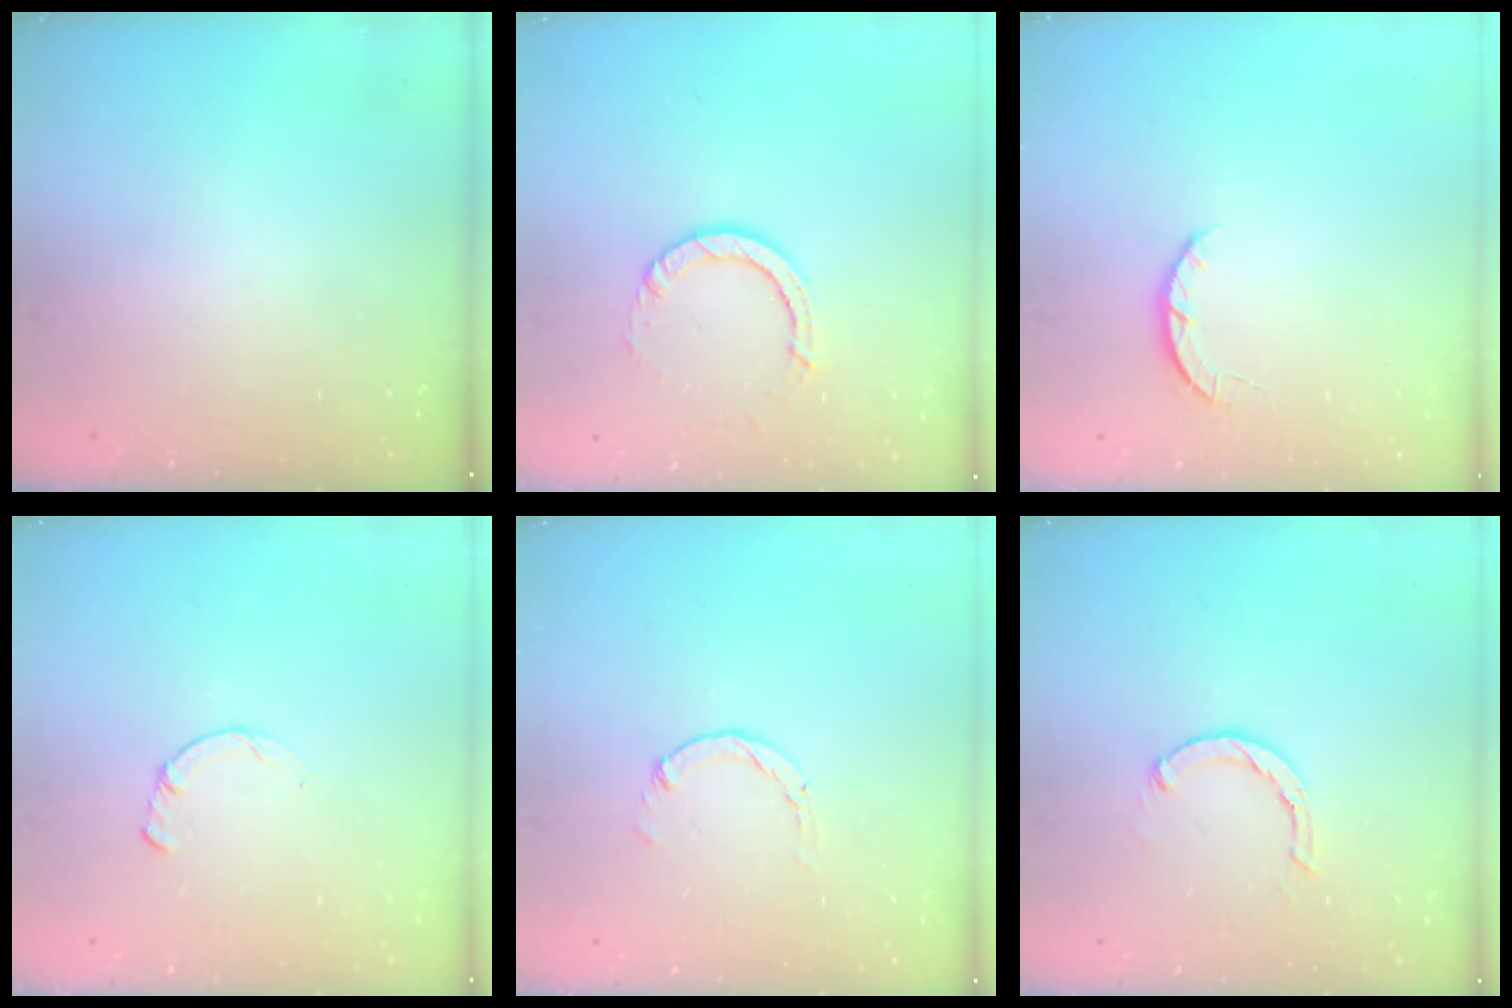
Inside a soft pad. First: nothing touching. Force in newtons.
{"total": 4.5, "press": 4.5, "slide": 0.3}
{"total": 3.4, "press": 3.4, "slide": 0.6}
{"total": 2.2, "press": 2.2, "slide": 0.3}
{"total": 1.5, "press": 1.5, "slide": 0.2}
{"total": 2.1, "press": 2.1, "slide": 0.3}